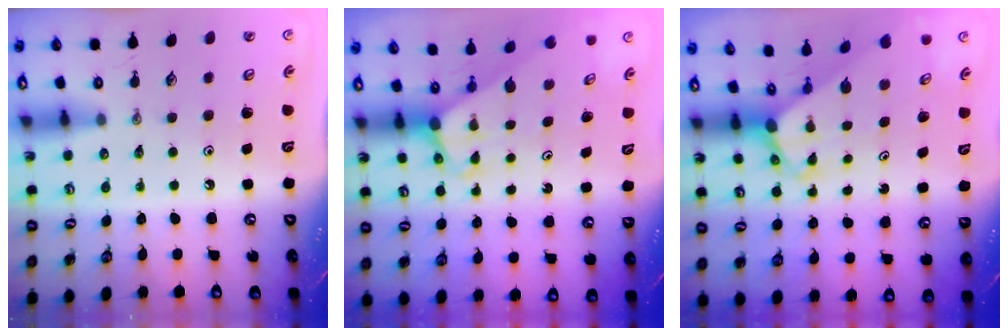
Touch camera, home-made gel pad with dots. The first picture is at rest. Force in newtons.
{"total": 2.9, "press": 2.9, "slide": 0.0}
{"total": 3.2, "press": 3.2, "slide": 0.2}